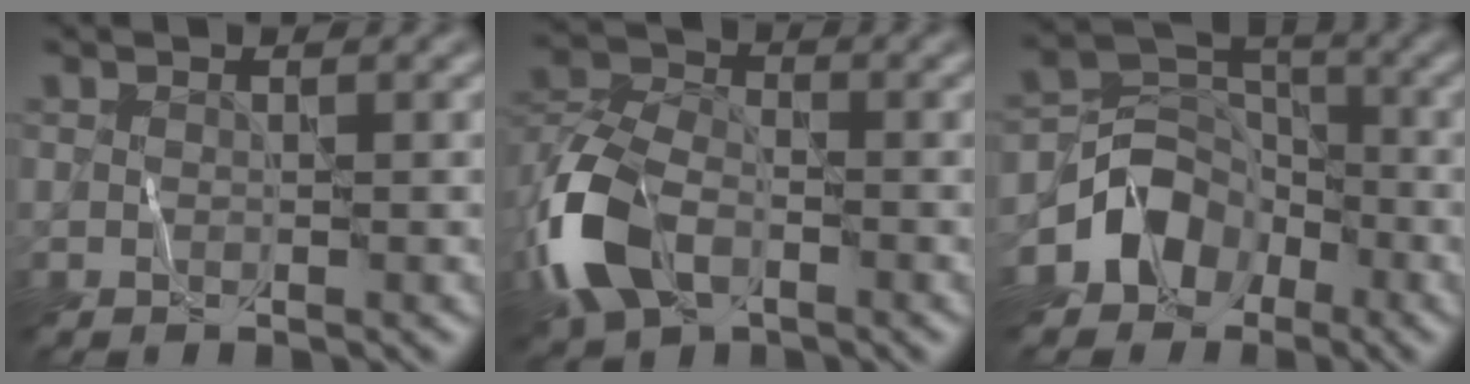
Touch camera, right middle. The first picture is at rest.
{"total": 9.0, "force": [-4.1, 5.3, 6.0], "torque": [-0.141, -0.001, -0.093]}
{"total": 6.7, "force": [-3.5, 5.1, 2.5], "torque": [-0.033, -0.001, -0.071]}